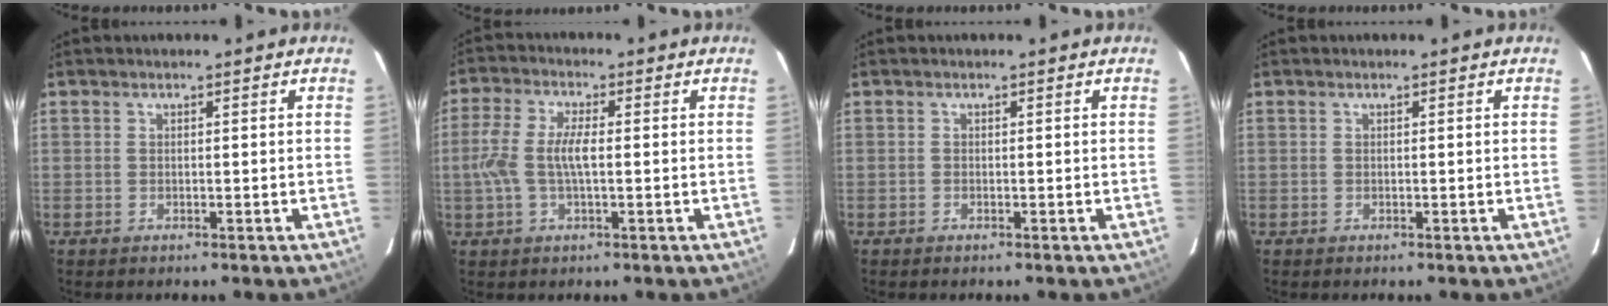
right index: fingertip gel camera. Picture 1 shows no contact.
{"total": 7.1, "force": [-0.3, 2.4, 6.7], "torque": [-0.142, 0.007, -0.006]}
{"total": 0.0}
{"total": 0.0}